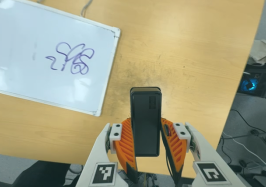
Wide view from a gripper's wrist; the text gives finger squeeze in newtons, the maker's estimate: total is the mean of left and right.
{"total": 4.6, "left": 3.2, "right": 6.0}